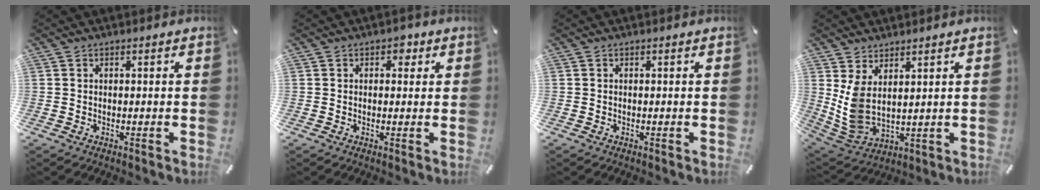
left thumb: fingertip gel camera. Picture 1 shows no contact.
{"total": 2.3, "force": [0.7, 1.7, 1.4], "torque": [-0.006, -0.001, 0.004]}
{"total": 0.0}
{"total": 7.0, "force": [3.0, 3.9, 4.9], "torque": [-0.131, -0.034, 0.057]}